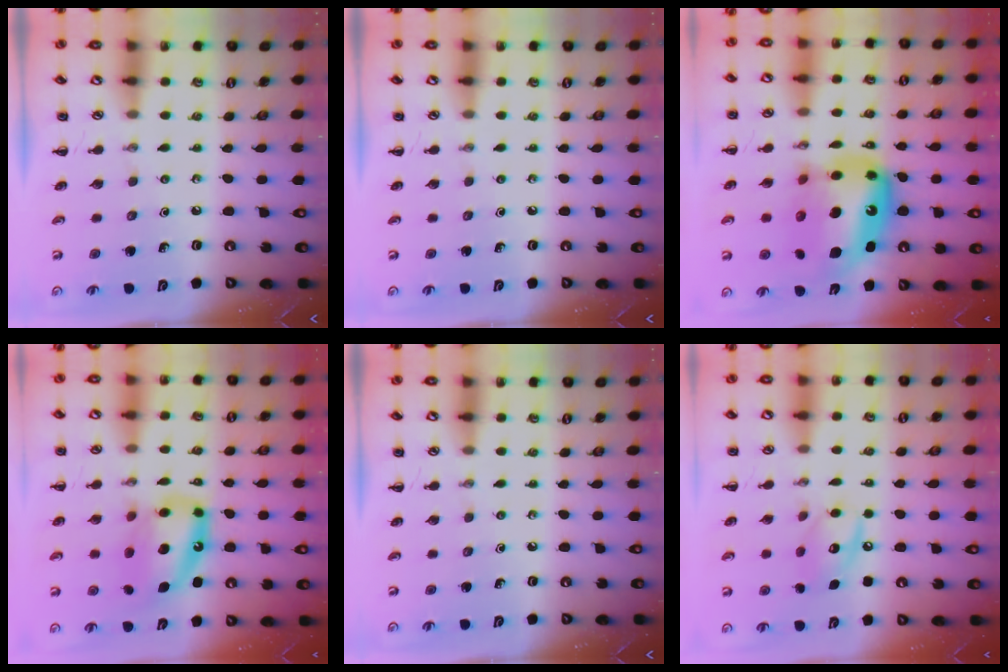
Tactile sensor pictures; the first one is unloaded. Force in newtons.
{"total": 0.0}
{"total": 18.9, "press": 18.3, "slide": 4.9}
{"total": 12.3, "press": 11.9, "slide": 3.1}
{"total": 0.0}
{"total": 10.6, "press": 10.5, "slide": 0.8}